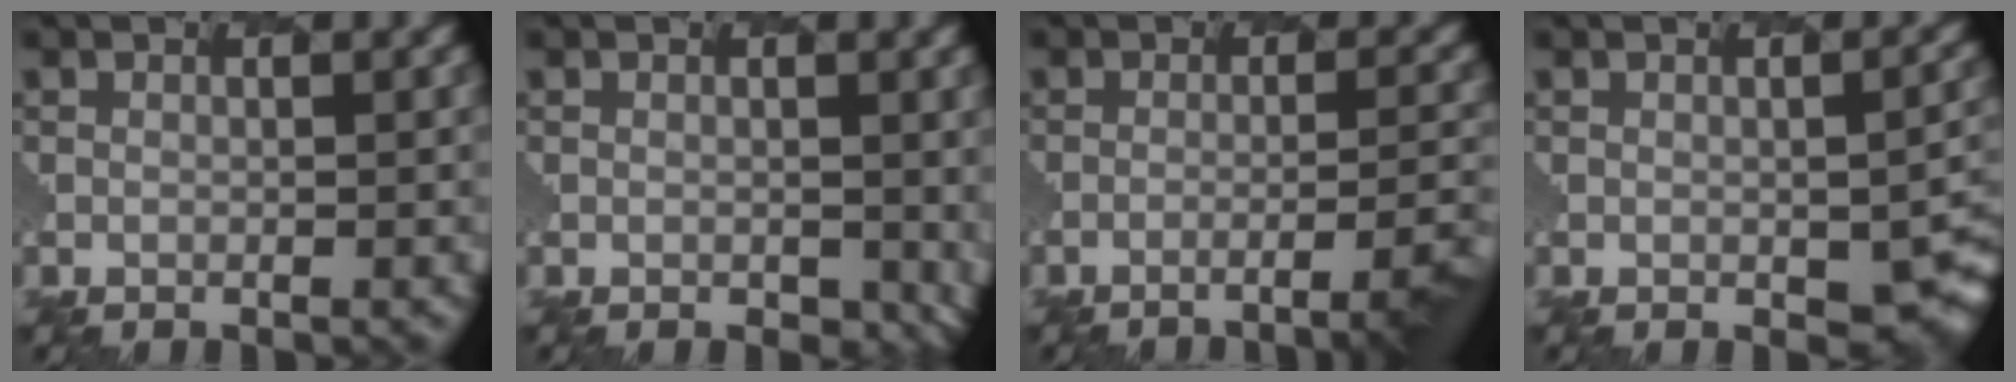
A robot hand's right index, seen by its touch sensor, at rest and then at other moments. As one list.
[{"total": 2.9, "force": [-0.5, 1.9, 2.1], "torque": [-0.029, -0.013, 0.007]}, {"total": 5.0, "force": [-3.1, 1.1, 3.8], "torque": [-0.045, 0.005, -0.036]}, {"total": 6.5, "force": [-1.9, 3.1, 5.5], "torque": [-0.072, -0.013, -0.011]}]